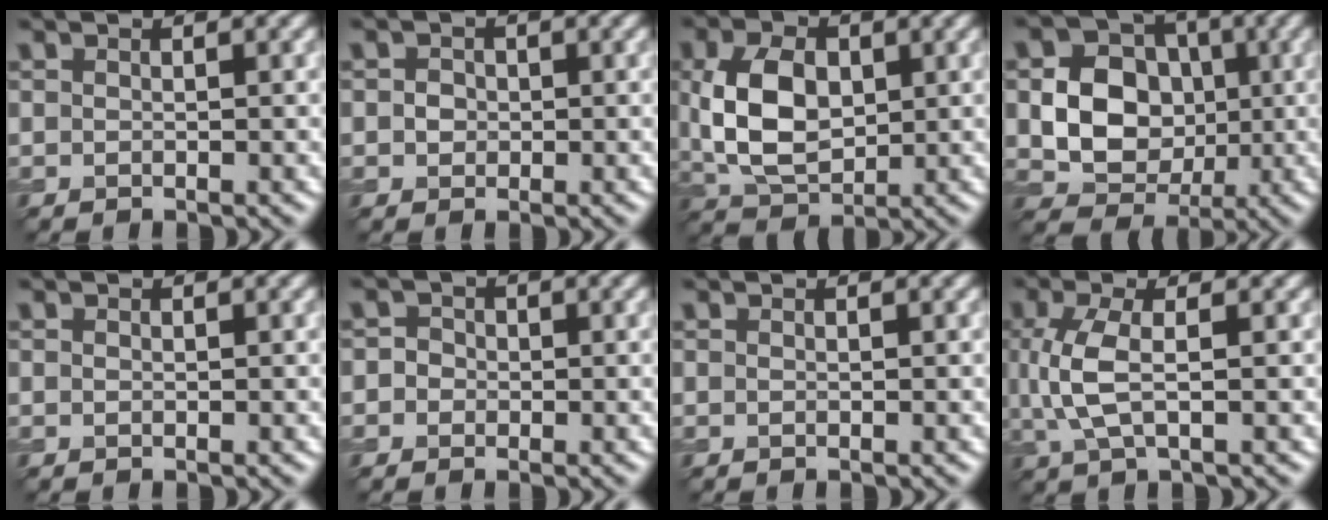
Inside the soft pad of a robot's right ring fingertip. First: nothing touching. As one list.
[{"total": 1.6, "force": [0.2, 1.4, 0.6], "torque": [-0.007, 0.002, -0.004]}, {"total": 6.9, "force": [0.7, 4.4, 5.3], "torque": [-0.112, 0.001, 0.013]}, {"total": 7.4, "force": [-0.2, 6.2, 4.0], "torque": [-0.058, -0.002, -0.011]}, {"total": 0.0}, {"total": 1.8, "force": [0.0, 1.7, 0.5], "torque": [0.014, 0.004, -0.021]}, {"total": 0.0}, {"total": 3.8, "force": [0.2, 1.5, 3.6], "torque": [-0.089, -0.006, 0.004]}]